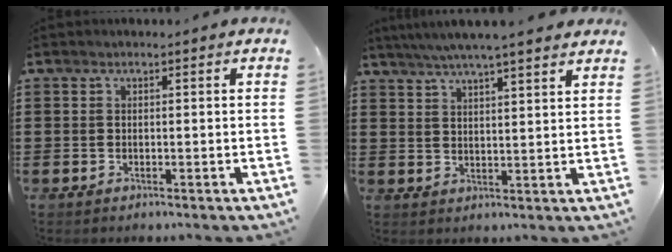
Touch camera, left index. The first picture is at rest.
{"total": 4.9, "force": [4.4, -0.3, 2.3], "torque": [-0.056, -0.013, 0.076]}